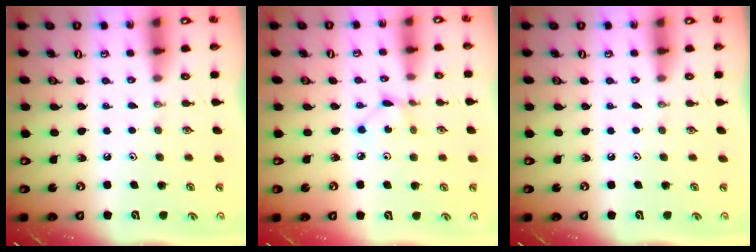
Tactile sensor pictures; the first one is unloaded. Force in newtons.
{"total": 2.0, "press": 2.0, "slide": 0.2}
{"total": 0.0}